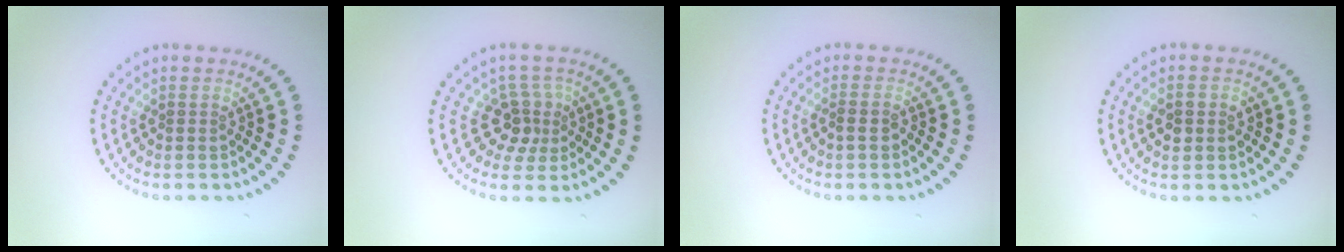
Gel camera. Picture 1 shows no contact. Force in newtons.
{"total": 2.9, "press": 2.4, "slide": 1.6}
{"total": 0.9, "press": 0.8, "slide": 0.5}
{"total": 2.5, "press": 2.5, "slide": 0.1}